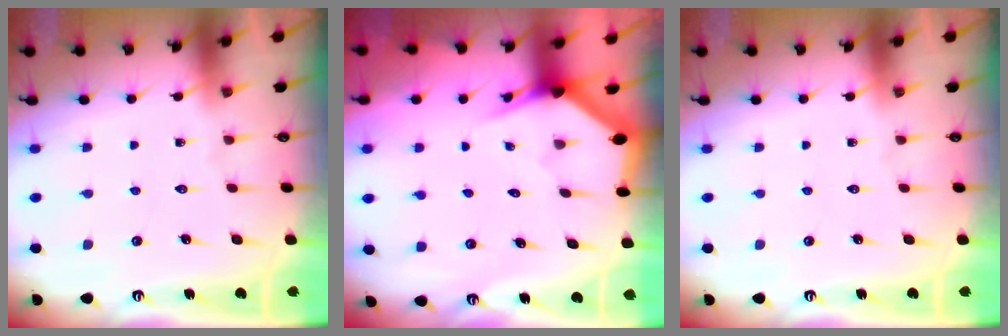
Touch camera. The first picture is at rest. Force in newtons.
{"total": 2.9, "press": 2.9, "slide": 0.0}
{"total": 0.0}